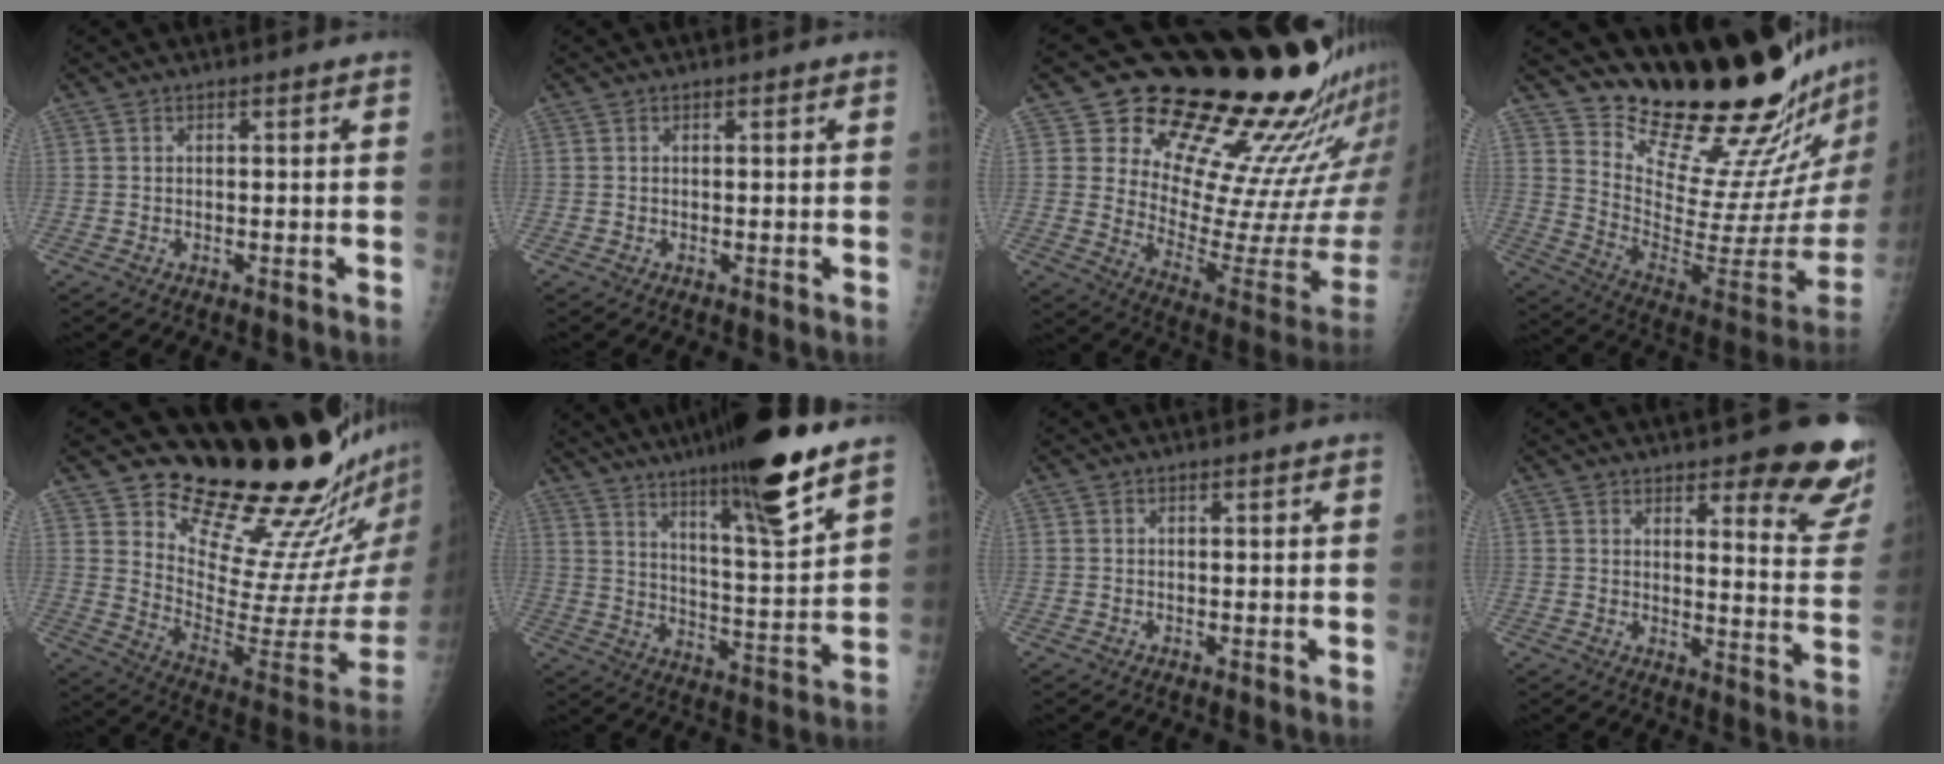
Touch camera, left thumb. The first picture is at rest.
{"total": 0.0}
{"total": 23.6, "force": [18.8, 6.7, 12.6], "torque": [-0.133, -0.168, 0.270]}
{"total": 25.7, "force": [22.6, 3.1, 11.8], "torque": [-0.138, -0.205, 0.330]}
{"total": 22.2, "force": [18.6, 4.8, 11.1], "torque": [-0.114, -0.173, 0.274]}
{"total": 19.7, "force": [13.7, 2.1, 14.0], "torque": [-0.202, -0.069, 0.222]}
{"total": 0.0}
{"total": 14.1, "force": [10.1, 3.6, 9.1], "torque": [-0.070, -0.072, 0.115]}